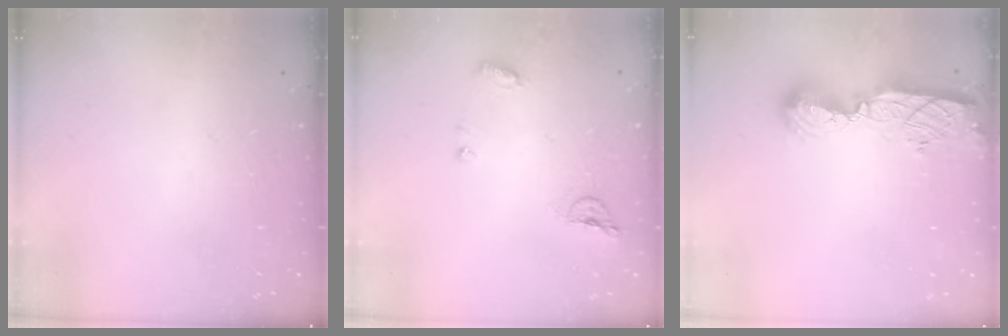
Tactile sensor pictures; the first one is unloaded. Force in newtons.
{"total": 7.4, "press": 7.4, "slide": 0.5}
{"total": 10.0, "press": 10.0, "slide": 0.9}